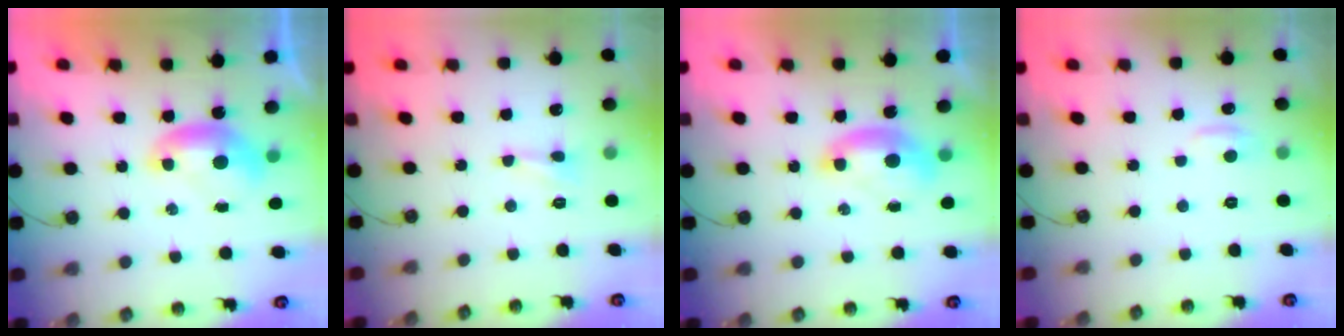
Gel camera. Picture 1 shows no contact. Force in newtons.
{"total": 1.2, "press": 1.2, "slide": 0.5}
{"total": 1.7, "press": 1.7, "slide": 0.5}
{"total": 0.8, "press": 0.1, "slide": 0.8}